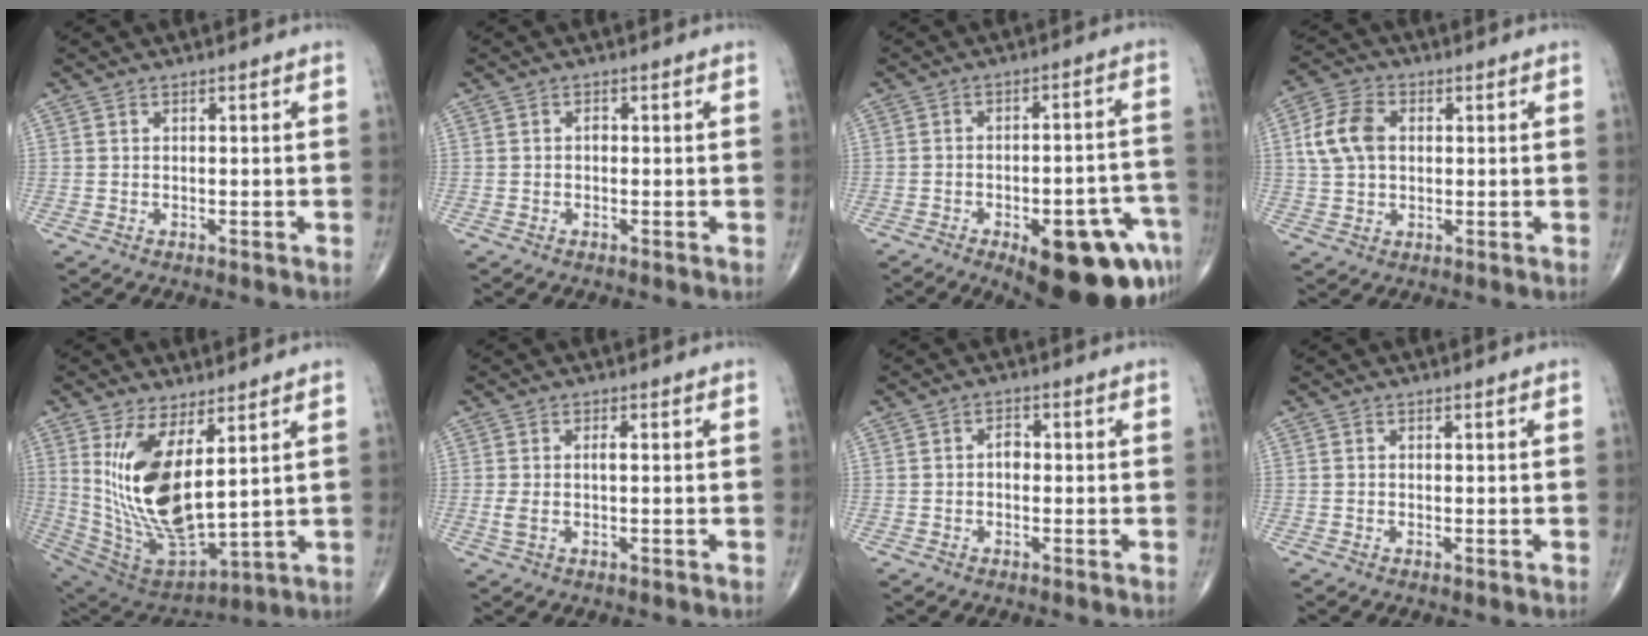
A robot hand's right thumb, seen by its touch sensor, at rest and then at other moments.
{"total": 0.8, "force": [-0.1, 0.6, 0.6], "torque": [-0.005, 0.002, -0.005]}
{"total": 20.2, "force": [-10.0, 7.7, 15.8], "torque": [-0.140, 0.051, -0.121]}
{"total": 8.7, "force": [1.4, 6.0, 6.1], "torque": [-0.117, 0.012, 0.025]}
{"total": 18.1, "force": [4.8, 7.6, 15.7], "torque": [-0.299, -0.040, 0.115]}
{"total": 2.6, "force": [0.0, 0.6, 2.6], "torque": [-0.069, 0.006, -0.001]}
{"total": 2.0, "force": [-0.2, 1.4, 1.5], "torque": [-0.013, 0.008, -0.009]}
{"total": 0.0}